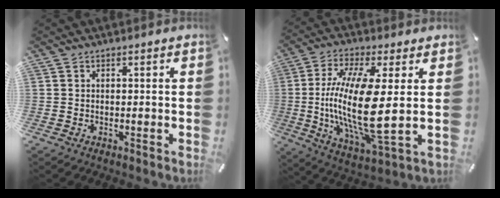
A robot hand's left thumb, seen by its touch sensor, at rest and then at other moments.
{"total": 19.2, "force": [0.9, 5.4, 18.4], "torque": [-0.392, -0.031, 0.004]}